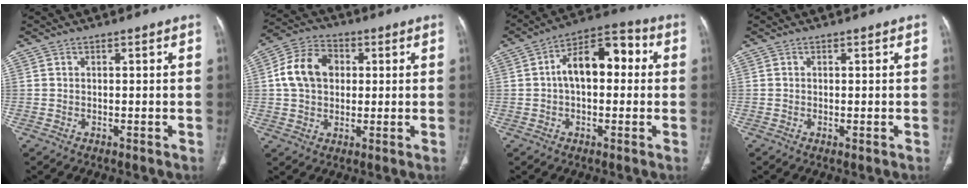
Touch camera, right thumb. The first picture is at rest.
{"total": 11.2, "force": [1.6, 8.4, 7.2], "torque": [-0.118, 0.018, 0.021]}
{"total": 12.4, "force": [1.4, 7.0, 10.1], "torque": [-0.142, 0.040, 0.011]}
{"total": 0.5, "force": [-0.2, 0.1, 0.5], "torque": [-0.013, -0.004, -0.003]}